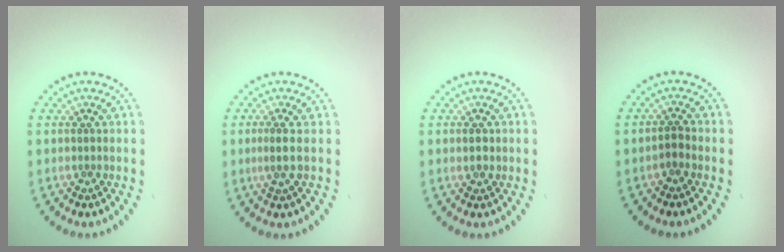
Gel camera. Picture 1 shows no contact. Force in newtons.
{"total": 1.8, "press": 1.2, "slide": 1.2}
{"total": 1.1, "press": 1.1, "slide": 0.2}
{"total": 1.1, "press": 0.8, "slide": 0.7}